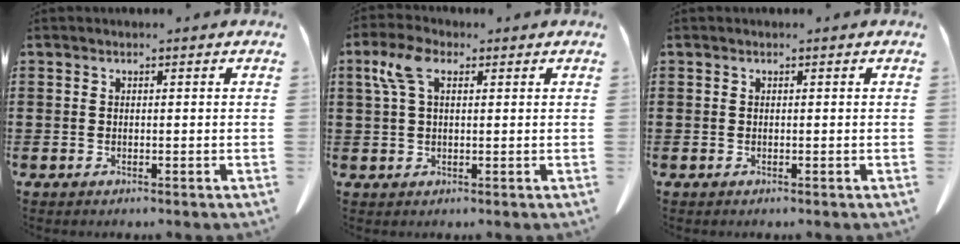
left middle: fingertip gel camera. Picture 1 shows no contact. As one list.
[{"total": 5.4, "force": [2.2, 2.4, 4.3], "torque": [-0.108, 0.003, 0.033]}, {"total": 0.0}]